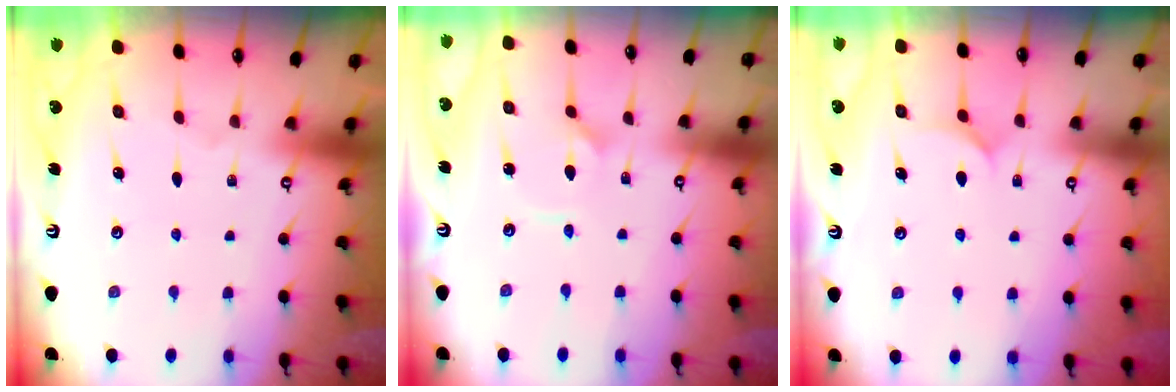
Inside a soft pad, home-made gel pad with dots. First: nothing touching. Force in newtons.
{"total": 2.9, "press": 2.8, "slide": 0.4}
{"total": 5.1, "press": 5.1, "slide": 0.5}